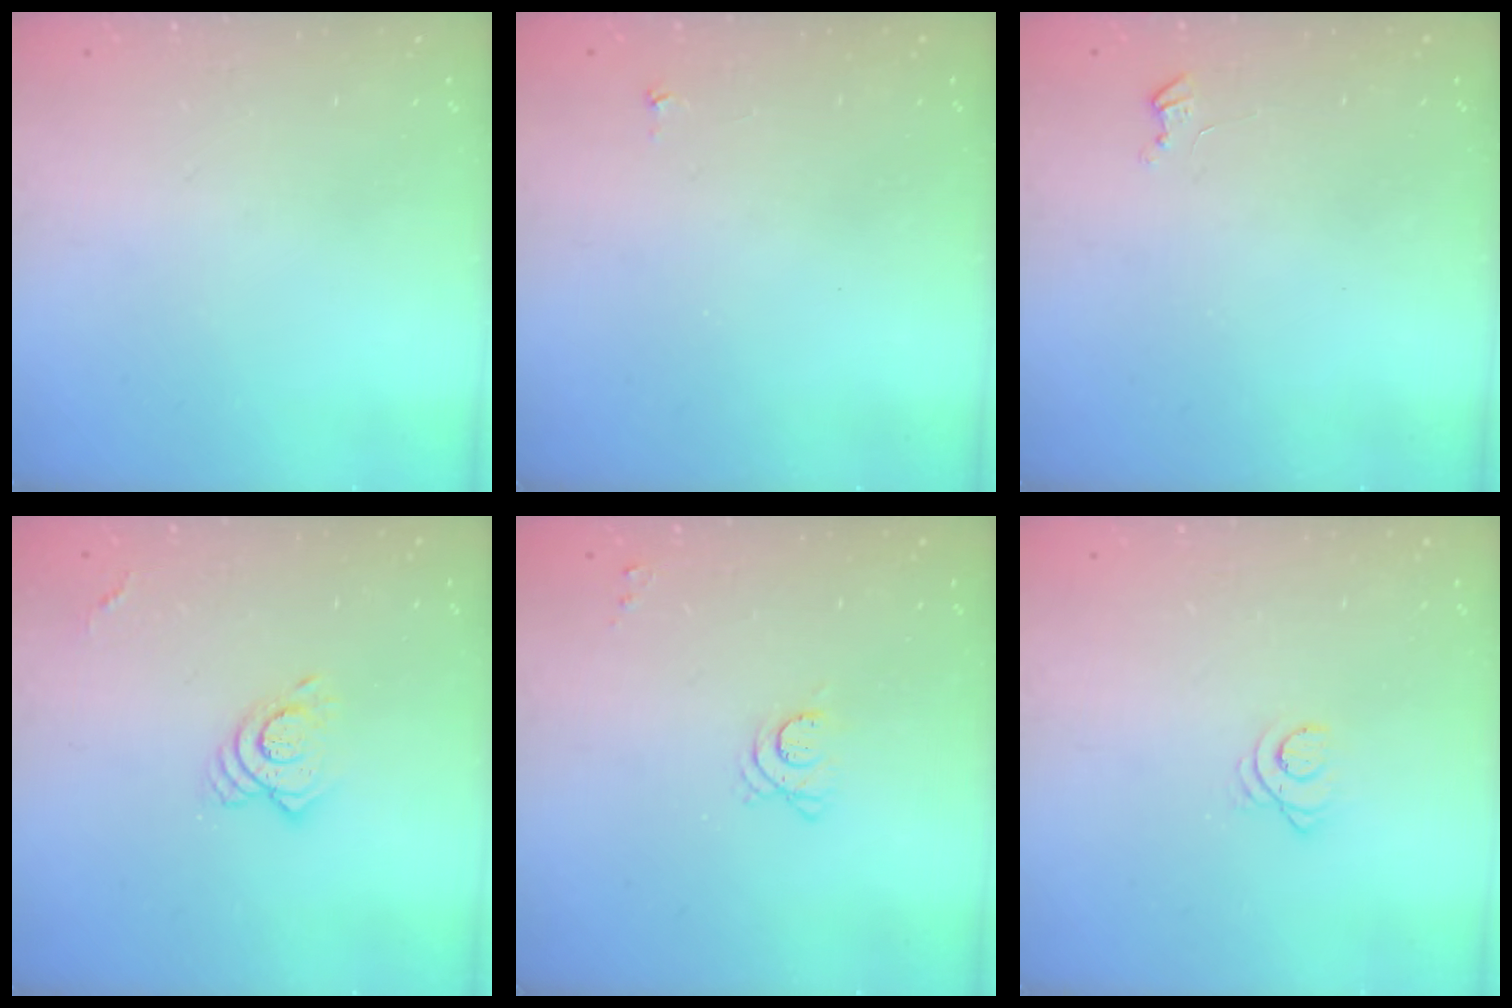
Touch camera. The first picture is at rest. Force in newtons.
{"total": 2.9, "press": 2.9, "slide": 0.4}
{"total": 2.7, "press": 2.7, "slide": 0.3}
{"total": 8.3, "press": 8.3, "slide": 0.8}
{"total": 4.4, "press": 4.3, "slide": 1.2}
{"total": 2.3, "press": 2.3, "slide": 0.3}